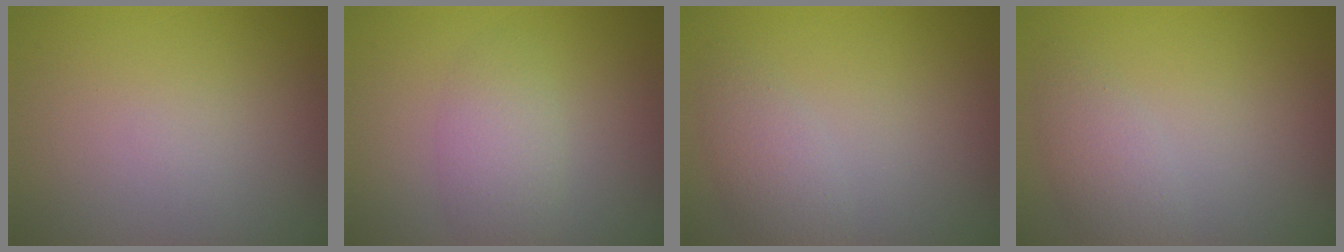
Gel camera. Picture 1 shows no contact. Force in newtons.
{"total": 2.7, "press": 2.7, "slide": 0.1}
{"total": 2.5, "press": 2.5, "slide": 0.1}
{"total": 2.5, "press": 2.5, "slide": 0.1}